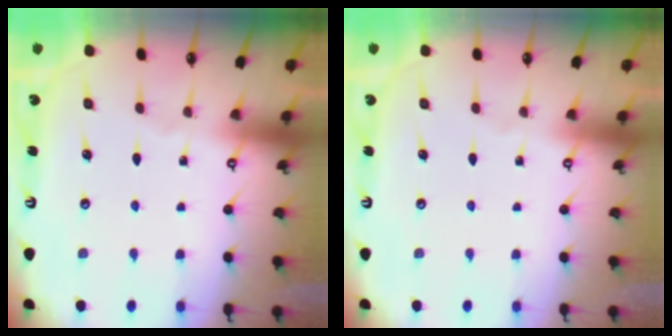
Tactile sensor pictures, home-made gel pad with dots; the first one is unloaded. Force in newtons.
{"total": 0.0}